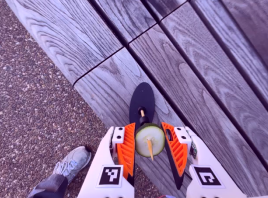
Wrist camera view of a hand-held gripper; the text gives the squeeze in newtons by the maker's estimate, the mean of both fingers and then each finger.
{"total": 13.1, "left": 13.0, "right": 13.1}